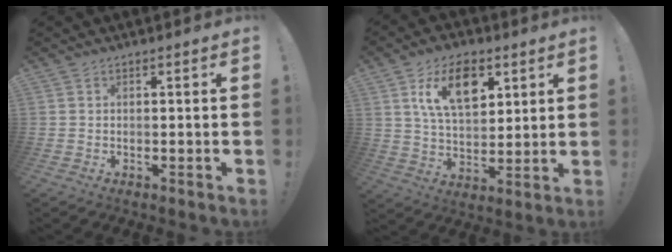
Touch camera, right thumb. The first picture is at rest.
{"total": 14.8, "force": [7.0, 8.9, 9.6], "torque": [-0.147, -0.014, 0.125]}